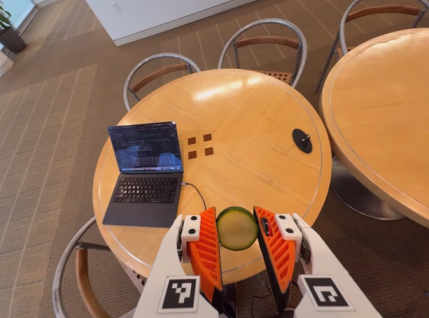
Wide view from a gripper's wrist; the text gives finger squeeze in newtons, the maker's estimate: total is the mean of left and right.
{"total": 7.6, "left": 7.2, "right": 8.0}